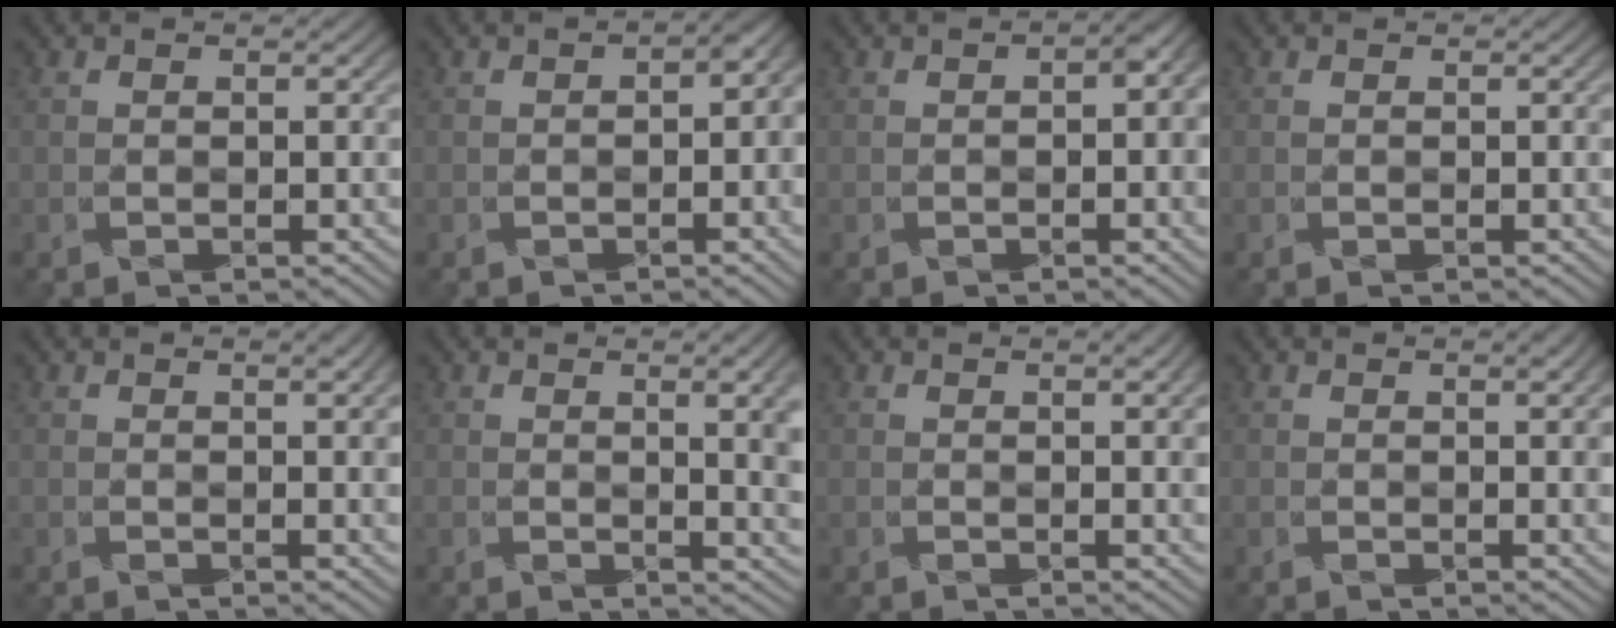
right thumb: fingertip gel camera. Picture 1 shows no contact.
{"total": 5.1, "force": [-0.7, 2.8, 4.2], "torque": [-0.058, -0.006, -0.009]}
{"total": 4.2, "force": [-0.2, 2.0, 3.7], "torque": [-0.049, -0.001, -0.001]}
{"total": 0.0}
{"total": 3.2, "force": [1.2, 0.5, 2.9], "torque": [-0.032, 0.009, 0.017]}
{"total": 6.2, "force": [1.4, 1.7, 5.8], "torque": [-0.055, 0.010, 0.020]}
{"total": 3.6, "force": [1.1, 0.7, 3.3], "torque": [-0.036, 0.008, 0.016]}
{"total": 3.1, "force": [1.1, 0.5, 2.9], "torque": [-0.031, 0.009, 0.016]}